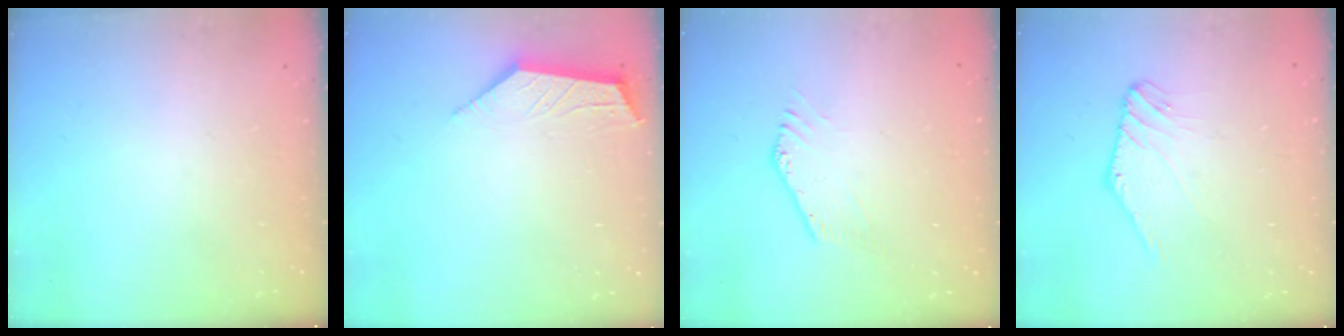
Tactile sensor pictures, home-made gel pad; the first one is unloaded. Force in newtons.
{"total": 4.0, "press": 3.9, "slide": 0.6}
{"total": 1.4, "press": 1.4, "slide": 0.4}
{"total": 0.0}